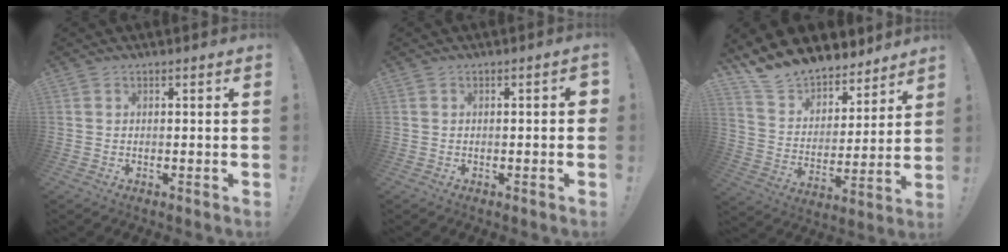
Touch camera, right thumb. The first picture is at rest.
{"total": 1.4, "force": [-0.6, 0.5, 1.1], "torque": [-0.019, 0.005, -0.010]}
{"total": 12.5, "force": [11.7, 4.4, 1.5], "torque": [-0.054, -0.105, 0.214]}